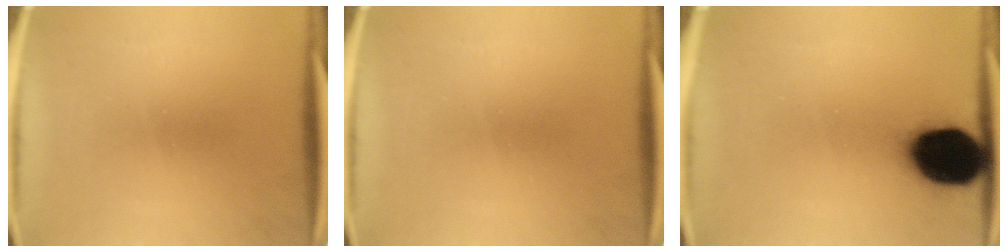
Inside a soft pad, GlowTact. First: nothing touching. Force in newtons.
{"total": 0.0}
{"total": 17.6}